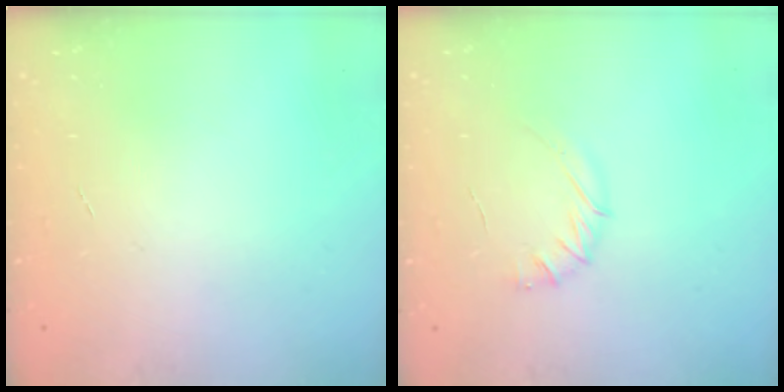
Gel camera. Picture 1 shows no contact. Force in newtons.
{"total": 3.9, "press": 3.8, "slide": 1.1}